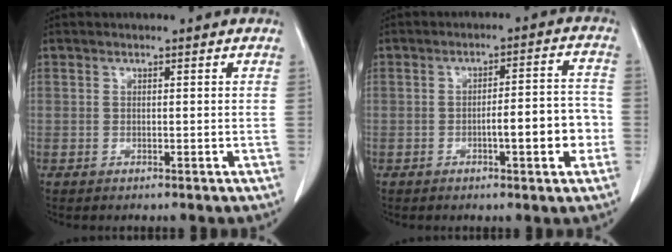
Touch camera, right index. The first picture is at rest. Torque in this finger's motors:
{"motor_torque": [0.98, -0.65, 0.30, 0.07]}